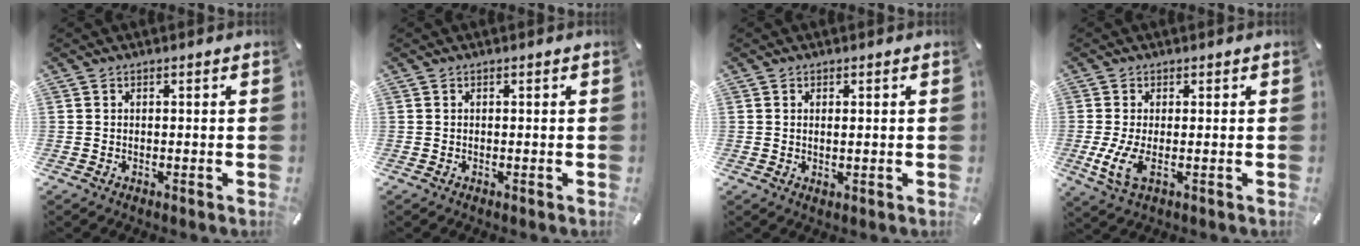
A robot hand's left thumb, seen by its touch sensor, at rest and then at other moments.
{"total": 0.0}
{"total": 1.1, "force": [0.5, 0.2, 1.0], "torque": [-0.019, -0.001, 0.008]}
{"total": 6.0, "force": [-0.5, 2.3, 5.5], "torque": [-0.132, -0.019, -0.009]}